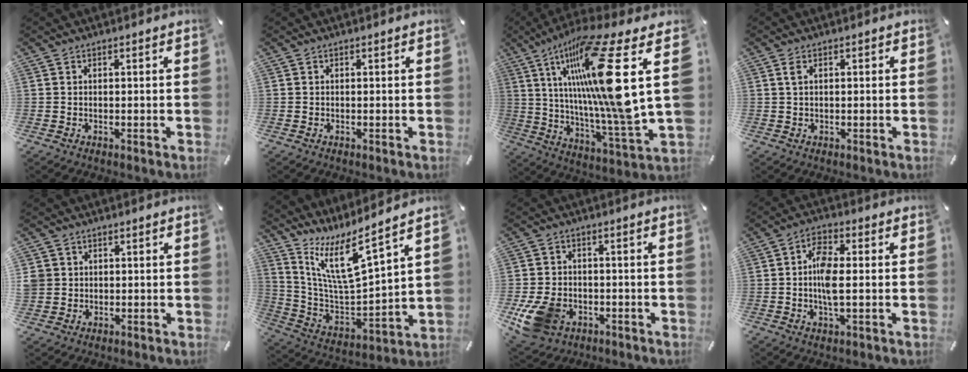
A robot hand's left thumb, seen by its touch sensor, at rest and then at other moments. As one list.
[{"total": 0.0}, {"total": 27.1, "force": [8.6, 4.0, 25.4], "torque": [-0.438, -0.071, 0.126]}, {"total": 1.8, "force": [0.4, 1.2, 1.3], "torque": [-0.031, 0.007, 0.006]}, {"total": 3.8, "force": [0.9, 3.6, 0.4], "torque": [-0.022, 0.005, 0.017]}, {"total": 14.2, "force": [9.9, 3.5, 9.6], "torque": [-0.201, -0.078, 0.167]}, {"total": 11.1, "force": [-4.4, 8.2, 6.1], "torque": [-0.147, 0.017, -0.077]}, {"total": 7.4, "force": [-0.2, 2.9, 6.8], "torque": [-0.151, -0.001, -0.011]}]